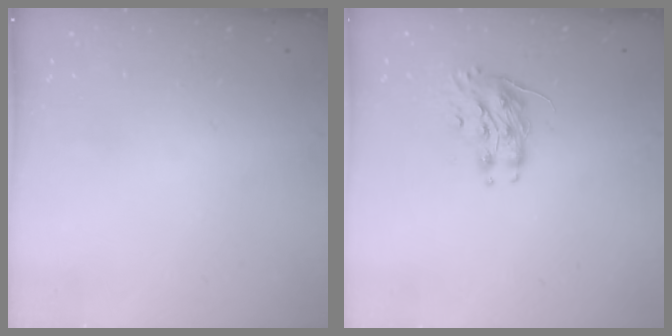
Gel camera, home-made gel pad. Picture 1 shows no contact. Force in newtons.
{"total": 8.2, "press": 8.1, "slide": 0.3}